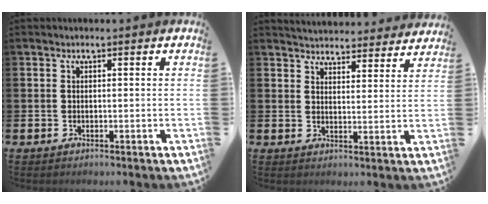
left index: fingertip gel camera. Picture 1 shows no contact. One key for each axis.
{"total": 4.7, "fx": 4.7, "fy": 0.7, "fz": 0.0, "tx": -0.012, "ty": -0.033, "tz": 0.084}